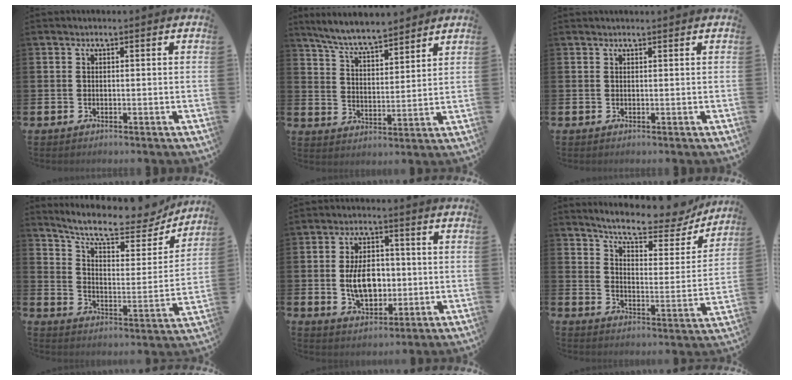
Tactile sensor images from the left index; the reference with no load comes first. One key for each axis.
{"total": 6.7, "fx": 6.4, "fy": 0.7, "fz": 2.1, "tx": -0.070, "ty": -0.034, "tz": 0.113}
{"total": 0.6, "fx": 0.6, "fy": 0.0, "fz": 0.0, "tx": 0.007, "ty": -0.004, "tz": 0.010}
{"total": 10.4, "fx": 9.4, "fy": 2.2, "fz": 3.9, "tx": -0.095, "ty": -0.067, "tz": 0.158}
{"total": 7.1, "fx": -0.3, "fy": 4.5, "fz": 5.6, "tx": -0.092, "ty": 0.005, "tz": -0.012}
{"total": 8.7, "fx": 7.9, "fy": 1.7, "fz": 3.1, "tx": -0.079, "ty": -0.056, "tz": 0.133}